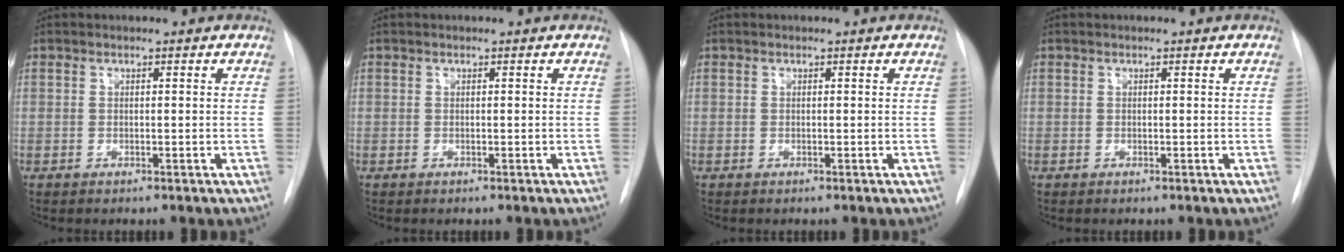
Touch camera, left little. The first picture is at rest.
{"total": 0.0}
{"total": 0.0}
{"total": 0.0}